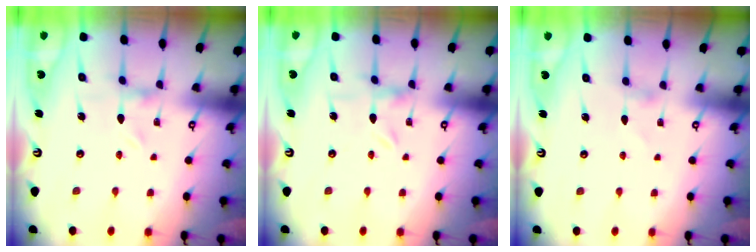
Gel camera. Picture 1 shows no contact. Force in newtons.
{"total": 0.0}
{"total": 0.0}